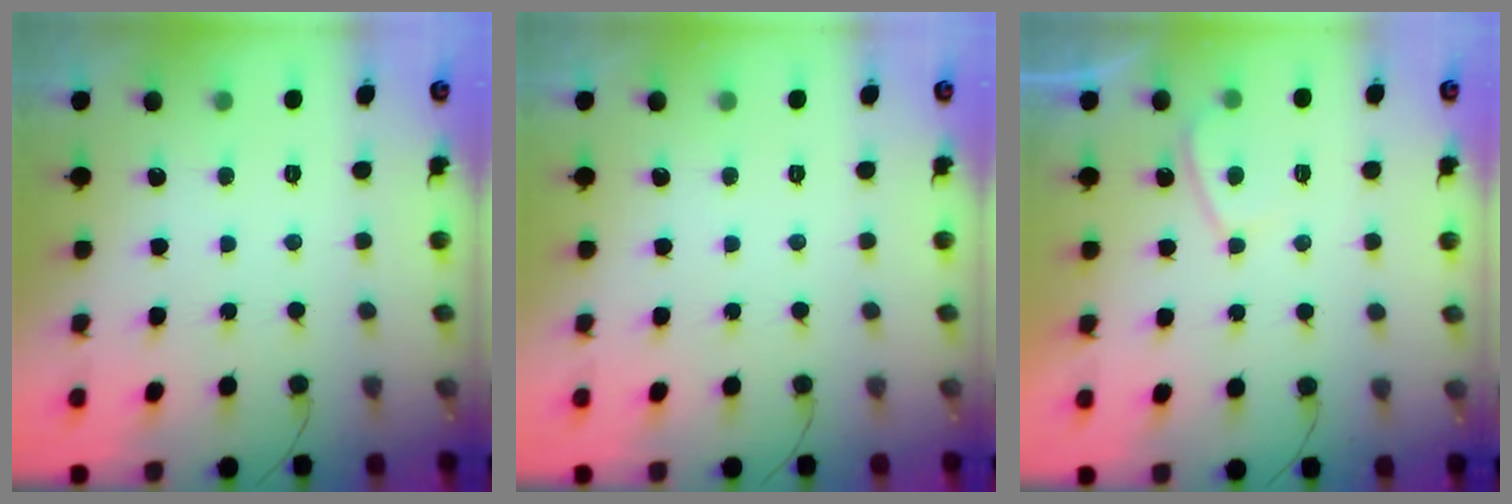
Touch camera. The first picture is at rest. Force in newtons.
{"total": 0.0}
{"total": 2.8, "press": 2.8, "slide": 0.7}